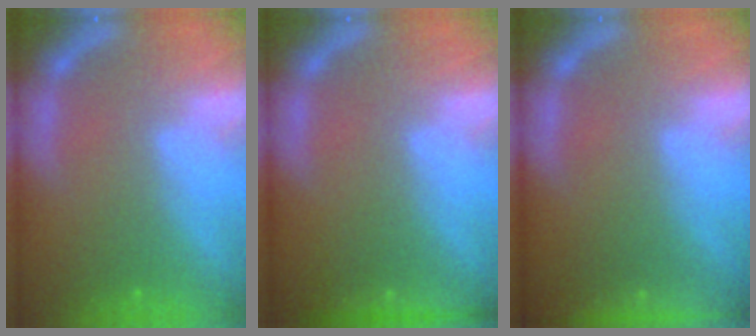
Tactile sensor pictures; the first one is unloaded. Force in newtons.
{"total": 2.4}
{"total": 6.9}